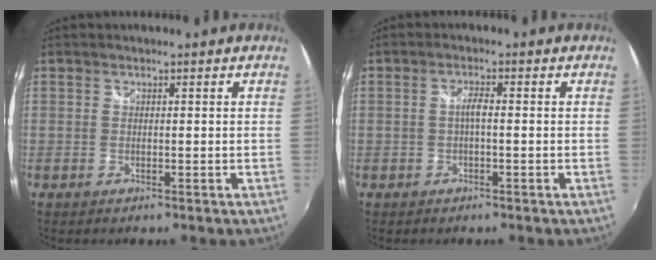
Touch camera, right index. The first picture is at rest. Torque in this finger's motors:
{"motor_torque": [0.19, -0.05, 0.27, 0.06]}